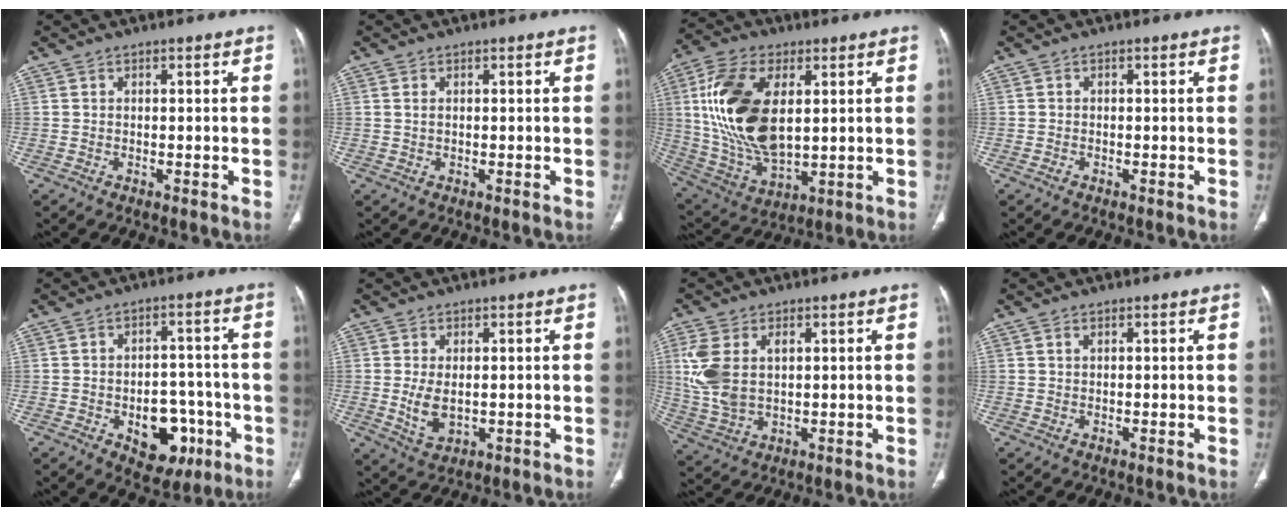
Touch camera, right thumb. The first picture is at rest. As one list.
[{"total": 0.9, "force": [0.3, 0.4, 0.7], "torque": [-0.019, 0.003, 0.008]}, {"total": 20.4, "force": [3.8, 11.2, 16.7], "torque": [-0.331, -0.016, 0.077]}, {"total": 0.6, "force": [-0.3, 0.4, 0.2], "torque": [-0.002, 0.001, -0.009]}, {"total": 11.6, "force": [-4.3, 7.6, 7.6], "torque": [-0.059, 0.035, -0.047]}, {"total": 5.2, "force": [-0.1, 3.2, 4.1], "torque": [-0.075, -0.011, 0.009]}, {"total": 10.2, "force": [2.2, 6.2, 7.8], "torque": [-0.178, 0.001, 0.054]}, {"total": 0.7, "force": [0.4, 0.4, 0.4], "torque": [-0.009, 0.002, 0.008]}]